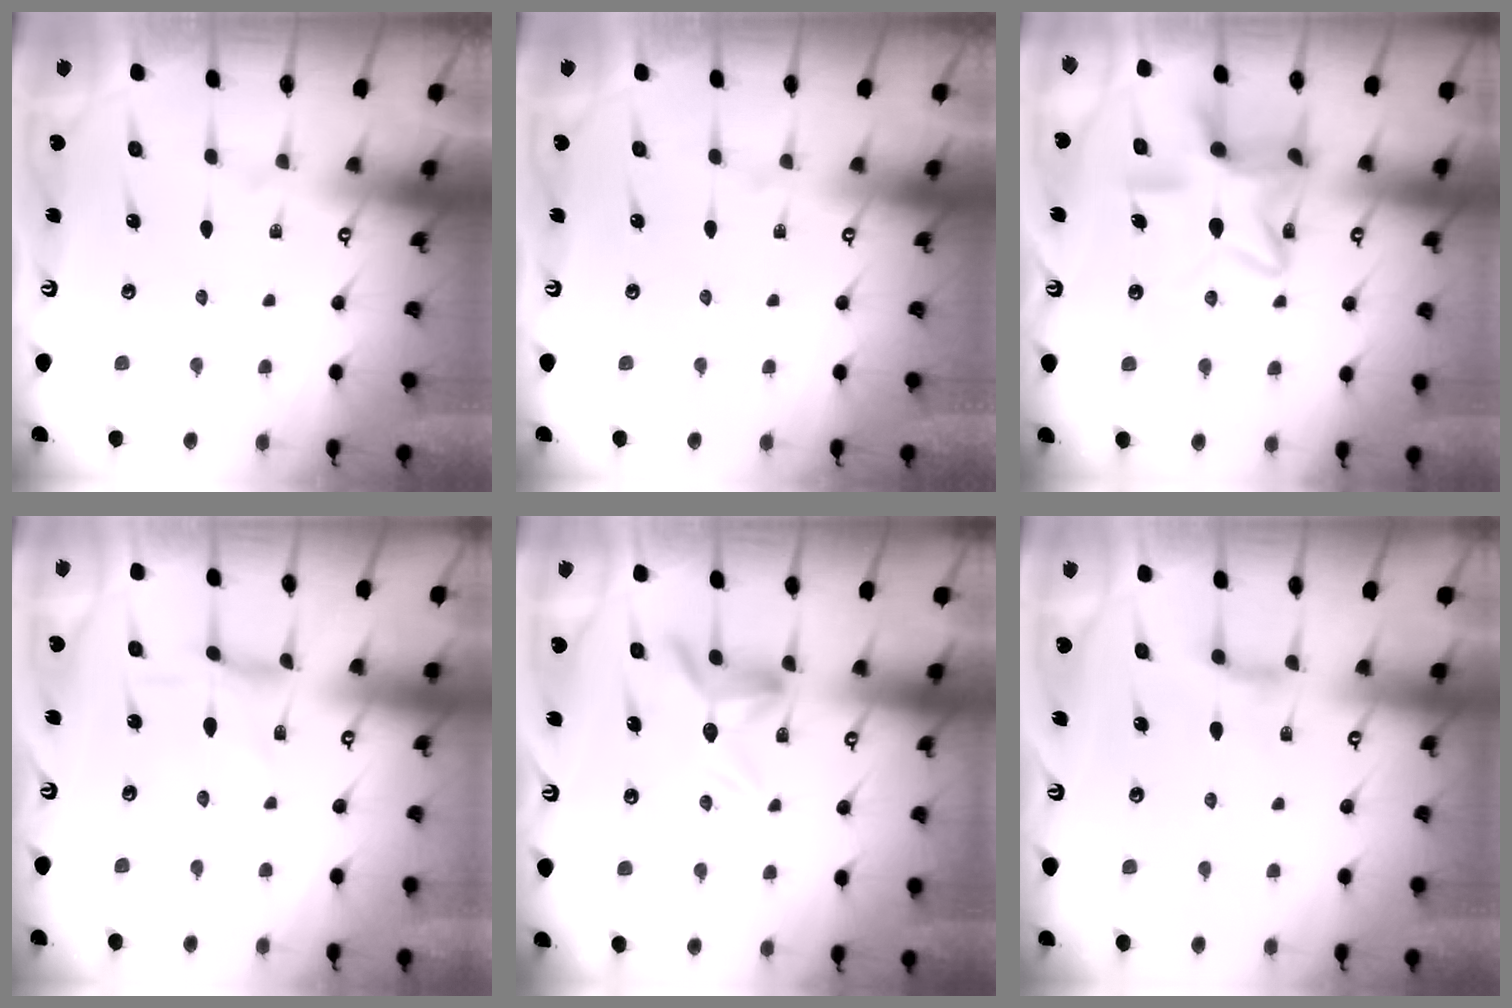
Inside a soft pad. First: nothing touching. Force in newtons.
{"total": 0.0}
{"total": 11.9, "press": 11.8, "slide": 1.1}
{"total": 1.1, "press": 1.0, "slide": 0.1}
{"total": 8.4, "press": 8.4, "slide": 1.0}
{"total": 4.0, "press": 3.9, "slide": 0.5}